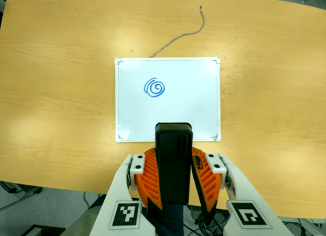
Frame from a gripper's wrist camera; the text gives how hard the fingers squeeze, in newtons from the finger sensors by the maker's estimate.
{"total": 11.0, "left": 8.6, "right": 13.4}